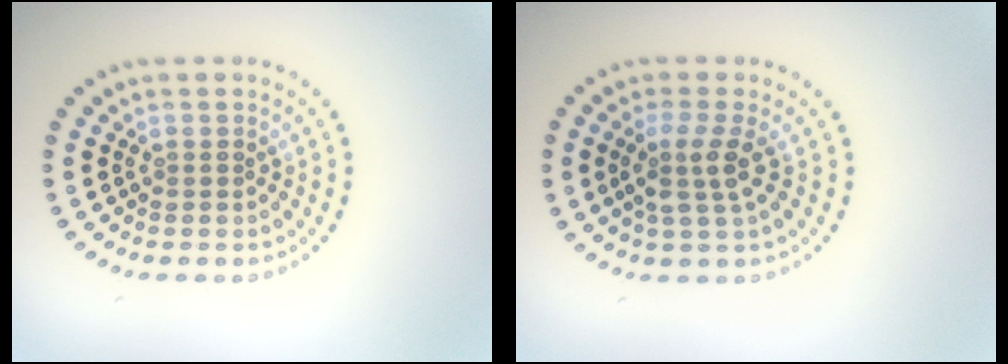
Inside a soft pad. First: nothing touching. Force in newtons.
{"total": 2.8, "press": 2.3, "slide": 1.7}